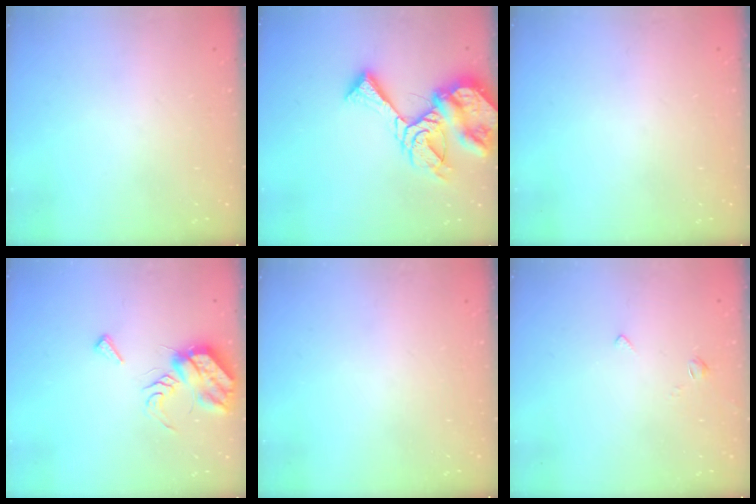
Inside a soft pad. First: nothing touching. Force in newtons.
{"total": 15.3, "press": 15.2, "slide": 1.8}
{"total": 0.0}
{"total": 11.5, "press": 11.4, "slide": 0.9}
{"total": 0.0}
{"total": 2.2, "press": 2.2, "slide": 0.5}